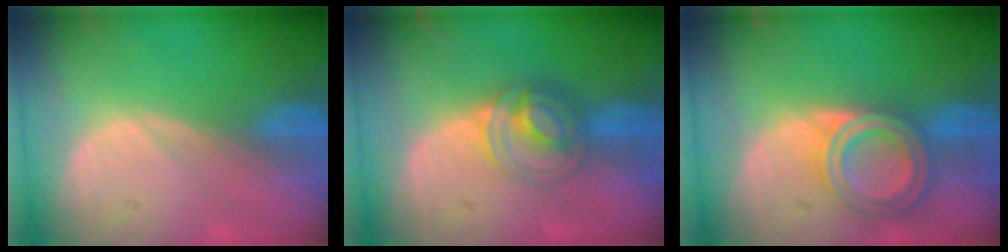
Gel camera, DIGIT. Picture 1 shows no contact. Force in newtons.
{"total": 6.2, "press": 5.3, "slide": 3.2}
{"total": 6.9, "press": 6.2, "slide": 3.1}